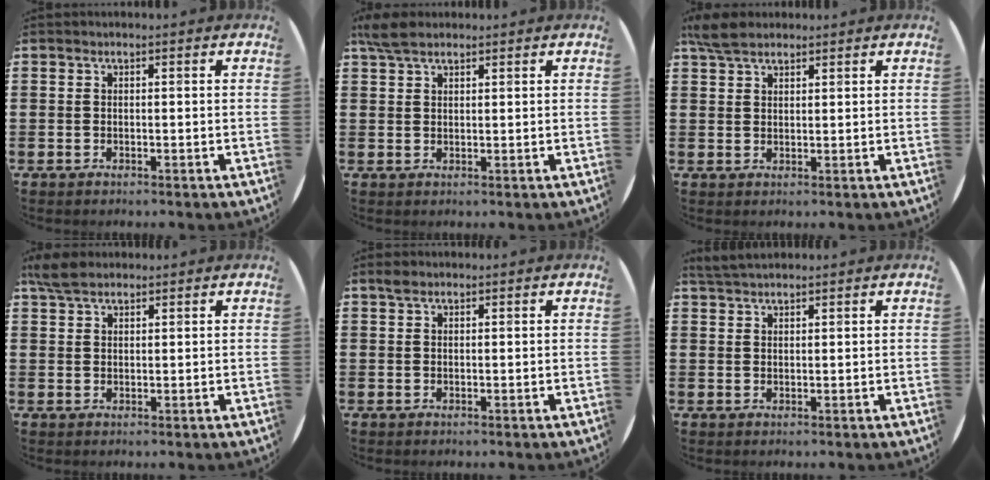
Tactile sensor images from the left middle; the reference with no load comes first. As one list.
[{"total": 3.6, "force": [2.8, 1.4, 1.8], "torque": [-0.034, 0.003, 0.051]}, {"total": 4.3, "force": [3.7, 1.6, 1.5], "torque": [-0.031, -0.003, 0.069]}, {"total": 3.7, "force": [3.0, 1.4, 1.6], "torque": [-0.030, 0.002, 0.056]}, {"total": 1.1, "force": [0.9, 0.5, 0.3], "torque": [0.000, 0.001, 0.014]}, {"total": 2.7, "force": [2.5, 0.5, 0.8], "torque": [-0.021, 0.004, 0.048]}]